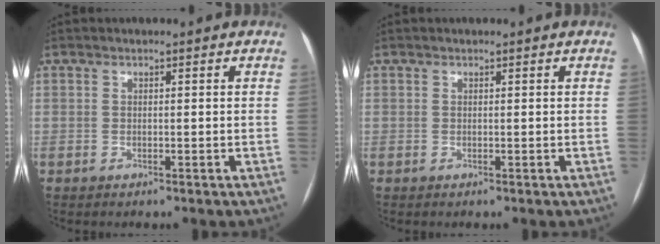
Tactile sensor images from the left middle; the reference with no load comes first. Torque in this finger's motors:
{"motor_torque": [-0.20, -0.02, -0.09, -0.01]}